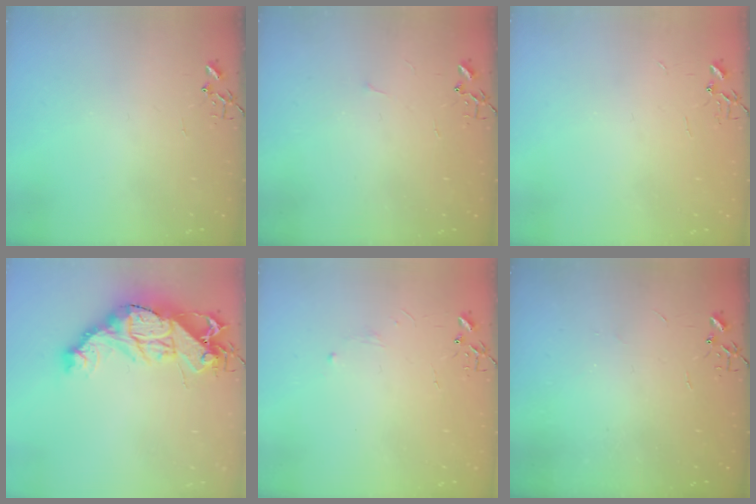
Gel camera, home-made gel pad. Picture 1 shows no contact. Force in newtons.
{"total": 2.7, "press": 2.6, "slide": 0.4}
{"total": 1.7, "press": 1.7, "slide": 0.2}
{"total": 19.8, "press": 19.7, "slide": 1.9}
{"total": 2.8, "press": 2.8, "slide": 0.5}
{"total": 1.9, "press": 1.9, "slide": 0.3}